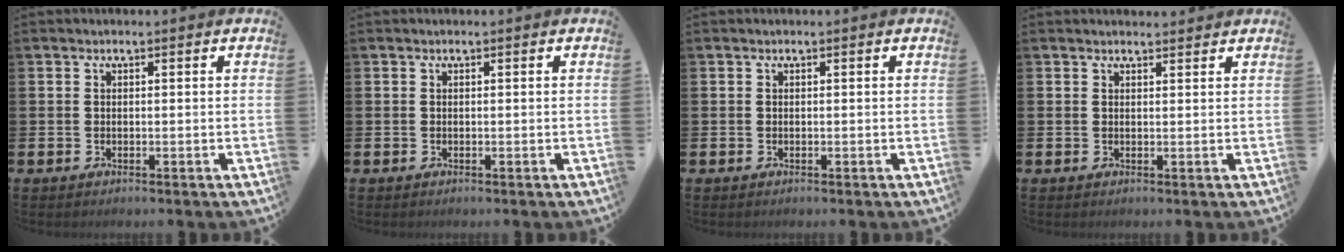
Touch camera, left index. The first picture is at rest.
{"total": 0.0}
{"total": 0.0}
{"total": 1.3, "force": [1.2, 0.2, 0.1], "torque": [0.004, -0.004, 0.021]}